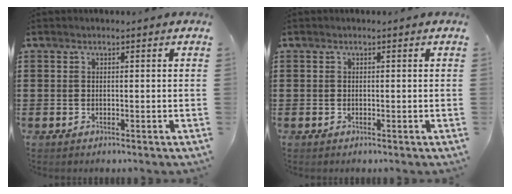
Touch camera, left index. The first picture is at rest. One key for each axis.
{"total": 0.0}